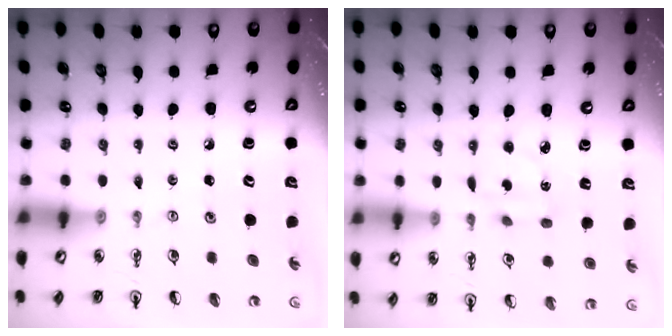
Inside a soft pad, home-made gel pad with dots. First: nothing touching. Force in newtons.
{"total": 2.9, "press": 2.9, "slide": 0.1}